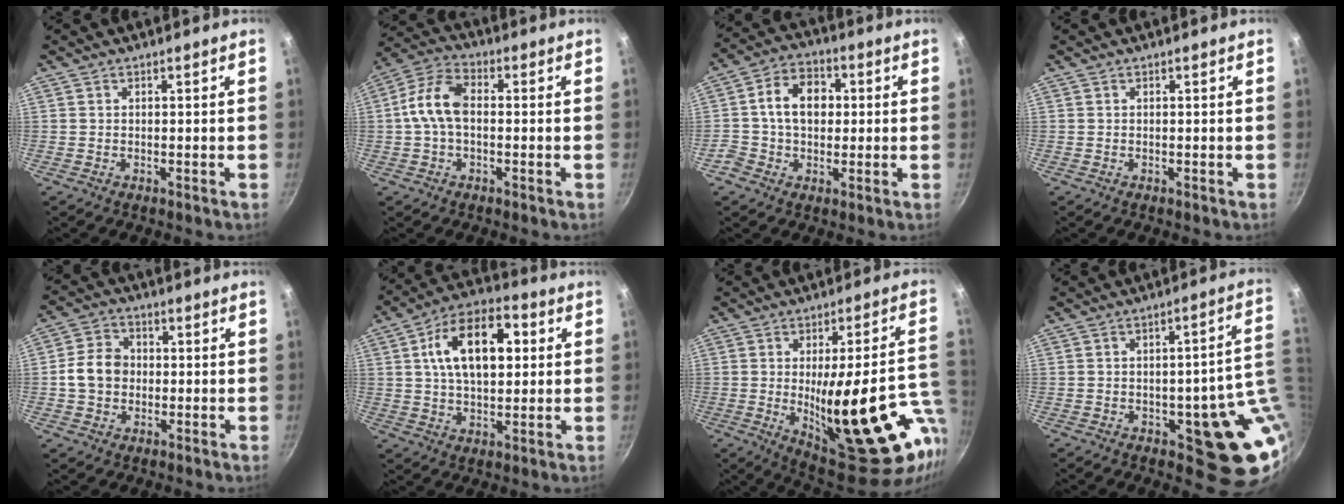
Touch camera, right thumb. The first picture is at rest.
{"total": 9.6, "force": [0.1, 5.7, 7.7], "torque": [-0.146, 0.032, -0.013]}
{"total": 9.7, "force": [0.5, 7.7, 5.8], "torque": [-0.065, 0.016, -0.008]}
{"total": 0.0}
{"total": 7.7, "force": [-0.4, 6.5, 4.3], "torque": [-0.050, 0.018, -0.019]}
{"total": 16.3, "force": [3.5, 9.4, 12.8], "torque": [-0.181, 0.013, 0.047]}
{"total": 26.4, "force": [-5.8, 8.4, 24.4], "torque": [-0.304, -0.006, -0.060]}
{"total": 15.1, "force": [-1.2, 8.5, 12.4], "torque": [-0.073, 0.018, -0.002]}